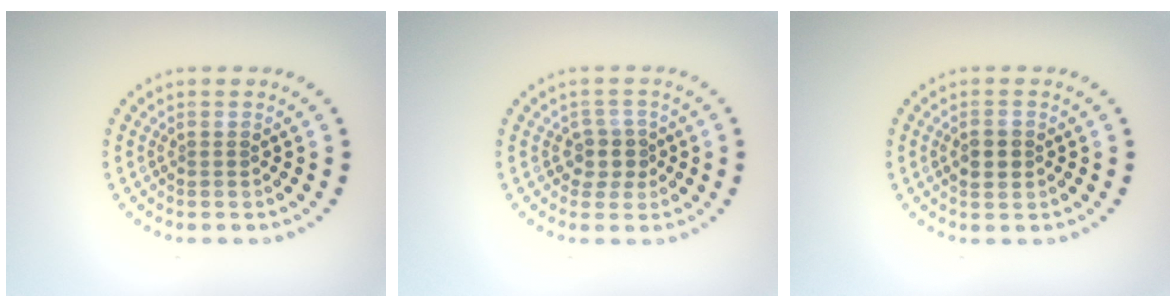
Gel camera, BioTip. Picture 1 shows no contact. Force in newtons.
{"total": 2.1, "press": 1.8, "slide": 1.1}
{"total": 1.8, "press": 1.8, "slide": 0.1}